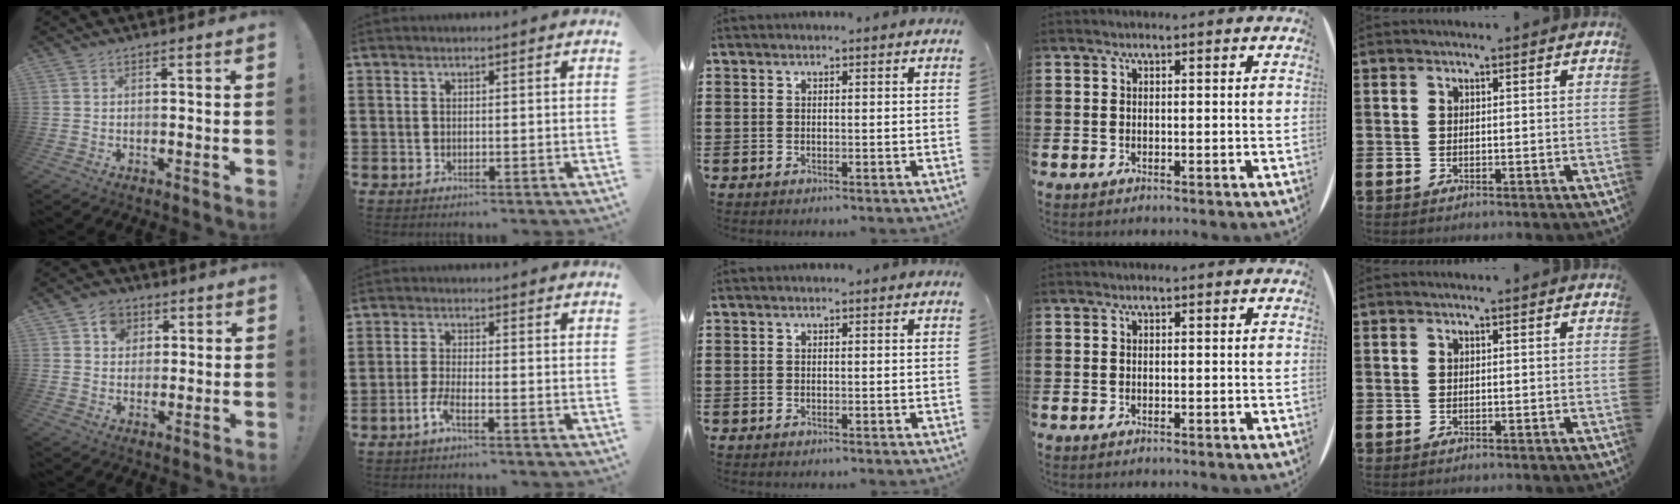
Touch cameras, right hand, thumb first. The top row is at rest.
{"thumb": {"total": 7.0, "force": [3.1, 5.9, 2.3], "torque": [-0.025, -0.014, 0.057]}, "index": {"total": 3.2, "force": [-1.9, 0.5, 2.5], "torque": [-0.065, -0.008, -0.040]}}